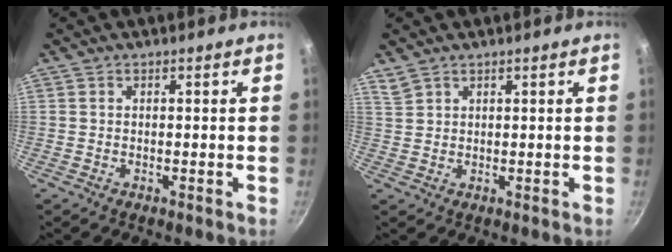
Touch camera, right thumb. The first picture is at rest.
{"total": 2.4, "force": [1.9, 1.2, 0.7], "torque": [-0.012, 0.002, 0.044]}